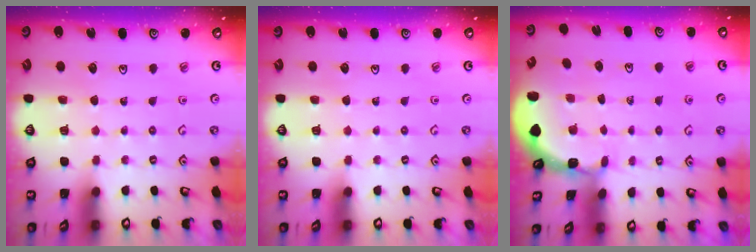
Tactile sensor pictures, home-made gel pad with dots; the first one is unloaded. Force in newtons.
{"total": 0.0}
{"total": 2.7, "press": 2.7, "slide": 0.3}